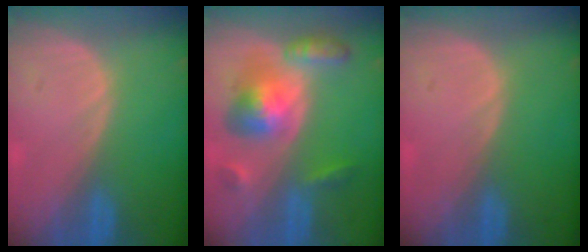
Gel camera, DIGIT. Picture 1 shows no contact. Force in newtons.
{"total": 8.2, "press": 8.2, "slide": 0.6}
{"total": 0.0}